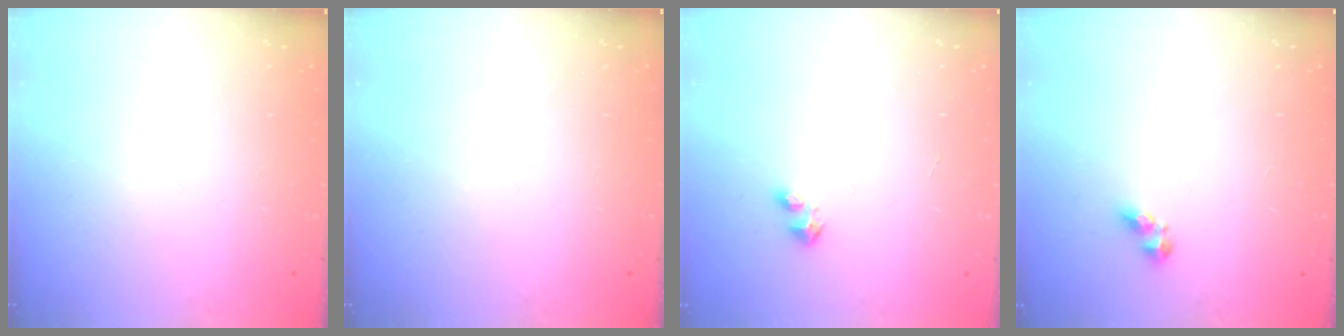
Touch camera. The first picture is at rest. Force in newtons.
{"total": 0.0}
{"total": 3.0, "press": 2.9, "slide": 0.2}
{"total": 5.4, "press": 5.3, "slide": 0.6}